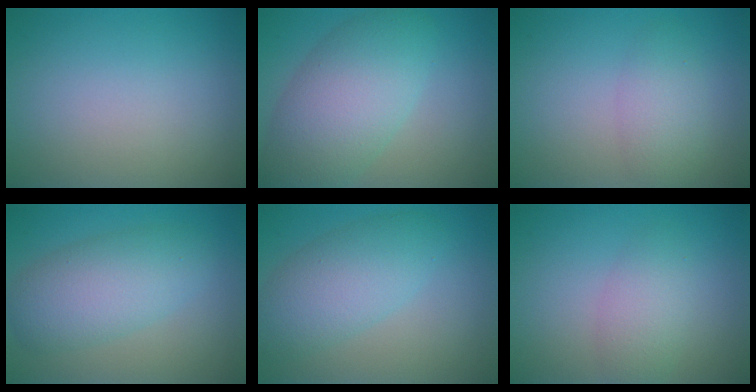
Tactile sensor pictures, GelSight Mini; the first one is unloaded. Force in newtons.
{"total": 7.8, "press": 7.7, "slide": 0.5}
{"total": 2.8, "press": 2.8, "slide": 0.2}
{"total": 5.4, "press": 5.4, "slide": 0.1}
{"total": 5.0, "press": 5.0, "slide": 0.3}
{"total": 2.7, "press": 2.7, "slide": 0.2}